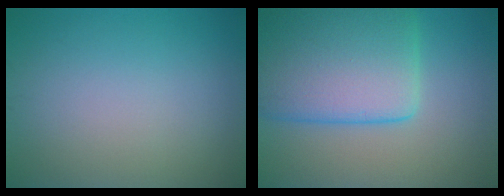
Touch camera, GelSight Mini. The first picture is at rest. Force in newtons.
{"total": 10.4, "press": 10.4, "slide": 0.2}